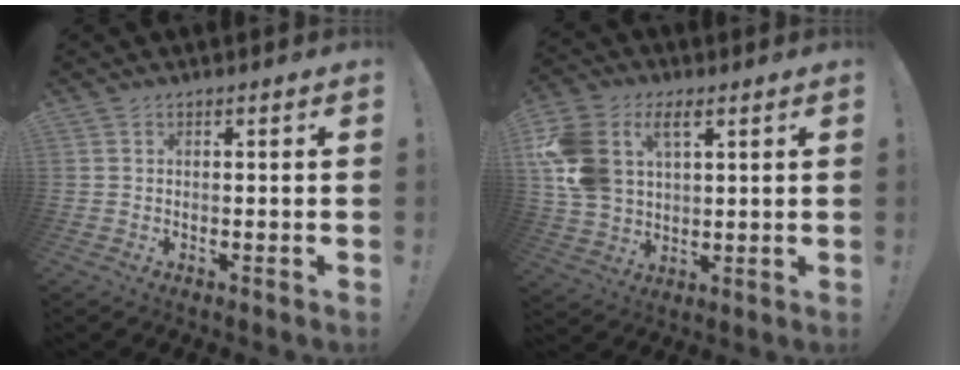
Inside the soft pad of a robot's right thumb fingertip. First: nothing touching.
{"total": 13.8, "force": [5.6, 9.8, 8.1], "torque": [-0.171, -0.022, 0.108]}